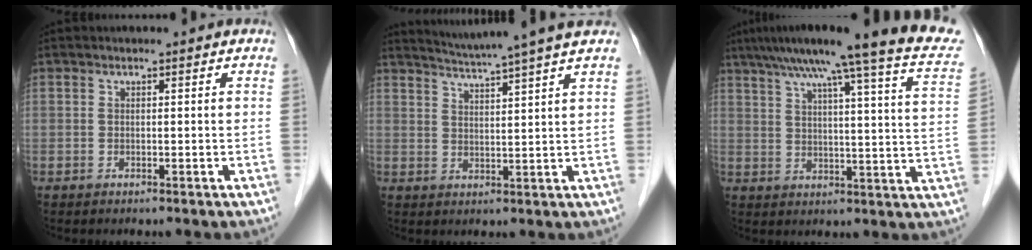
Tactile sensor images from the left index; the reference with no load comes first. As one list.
[{"total": 9.7, "force": [8.6, -1.7, 4.3], "torque": [-0.075, 0.004, 0.118]}, {"total": 24.0, "force": [19.0, 0.3, 14.5], "torque": [-0.219, -0.008, 0.232]}]